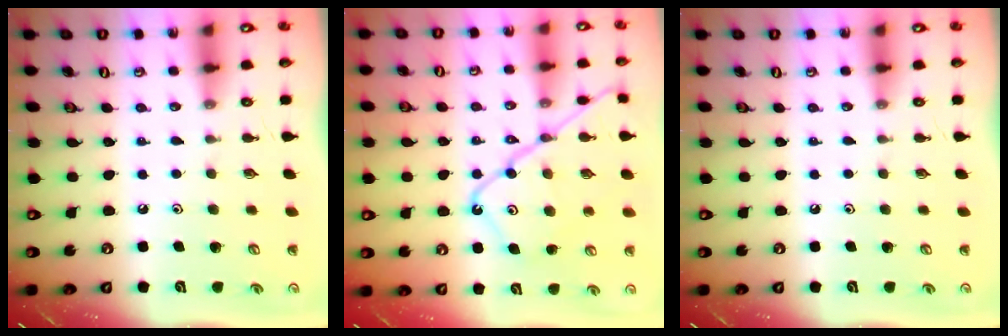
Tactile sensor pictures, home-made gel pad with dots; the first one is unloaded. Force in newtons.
{"total": 16.1, "press": 16.0, "slide": 1.6}
{"total": 0.0}